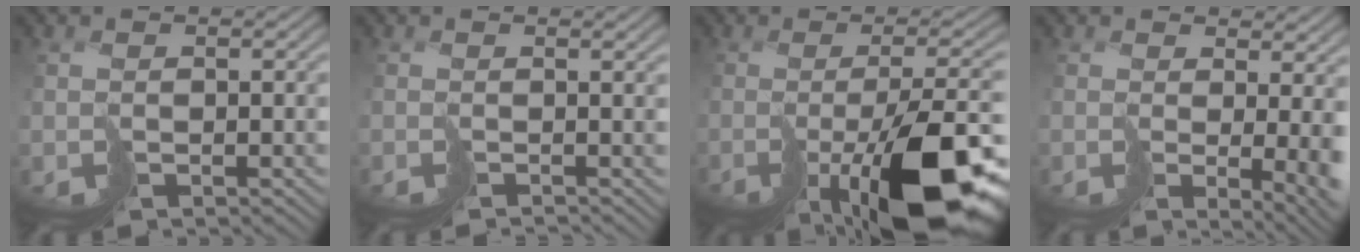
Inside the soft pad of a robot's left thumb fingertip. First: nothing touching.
{"total": 1.0, "force": [-0.3, -0.7, 0.7], "torque": [-0.001, -0.004, -0.005]}
{"total": 13.5, "force": [-5.3, 3.4, 12.0], "torque": [-0.179, -0.021, -0.070]}
{"total": 6.6, "force": [0.7, 2.0, 6.2], "torque": [-0.091, -0.022, 0.038]}